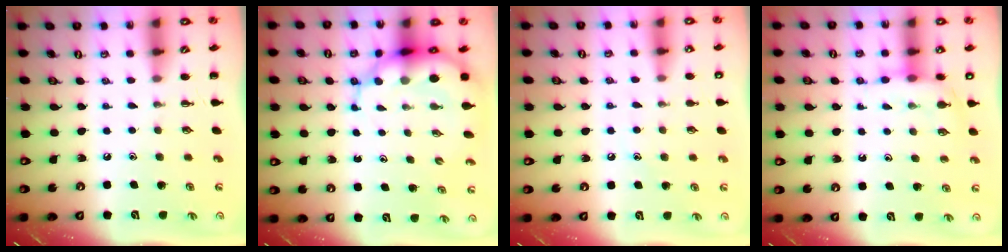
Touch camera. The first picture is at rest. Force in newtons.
{"total": 9.1, "press": 8.8, "slide": 2.3}
{"total": 6.5, "press": 6.4, "slide": 1.4}
{"total": 8.0, "press": 7.9, "slide": 1.4}